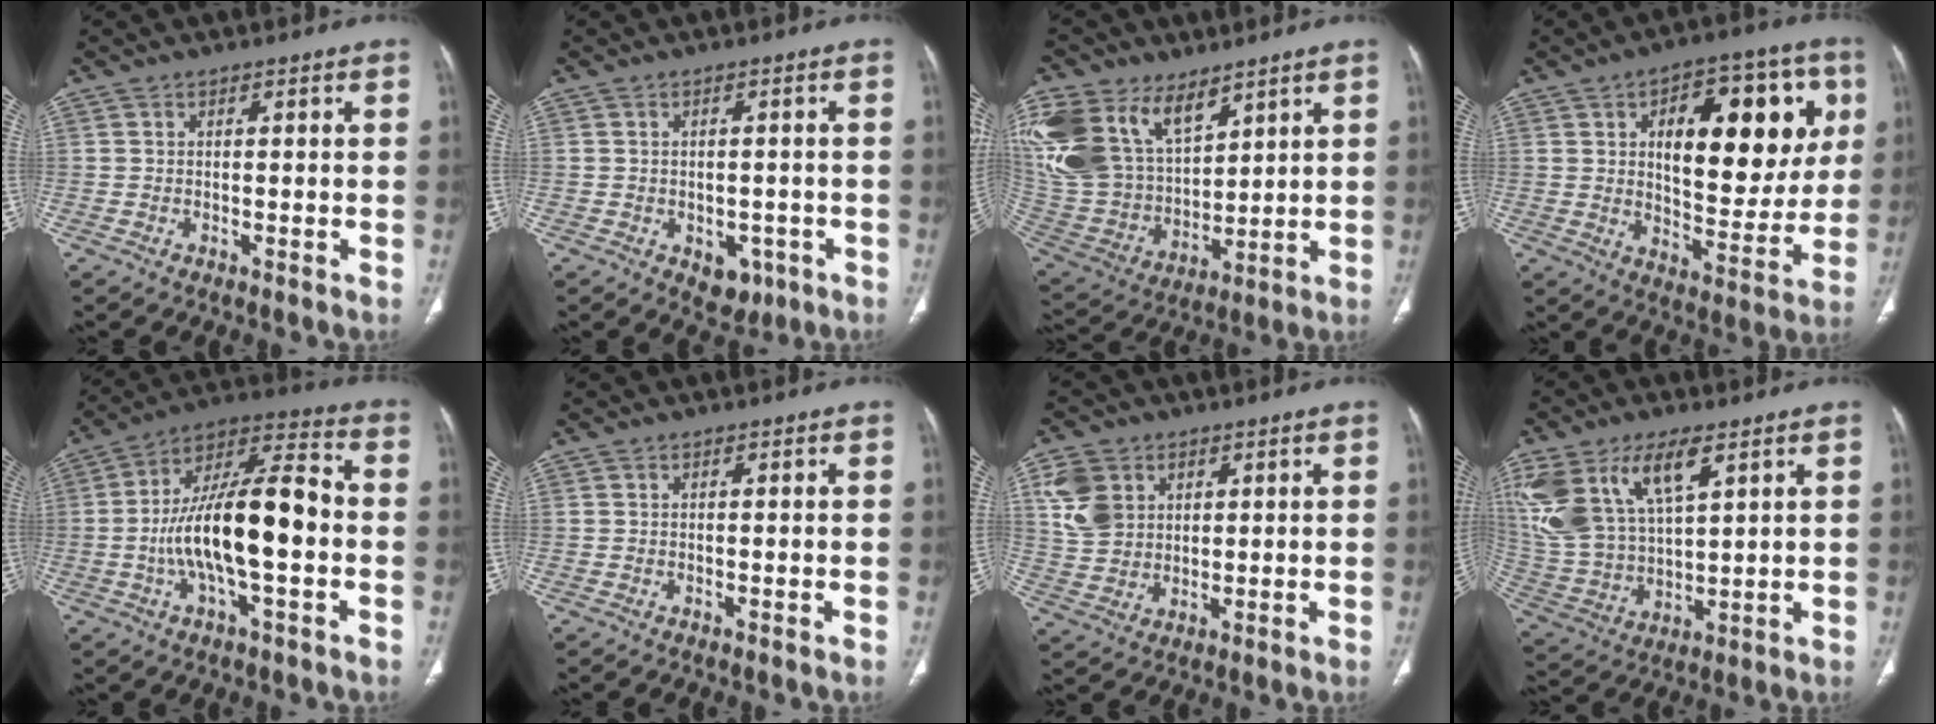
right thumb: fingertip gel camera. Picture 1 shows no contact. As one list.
[{"total": 4.7, "force": [-1.8, 3.3, 2.8], "torque": [-0.014, 0.006, -0.013]}, {"total": 24.5, "force": [12.9, 15.1, 14.4], "torque": [-0.320, -0.010, 0.268]}, {"total": 23.0, "force": [6.2, 11.2, 19.1], "torque": [-0.207, -0.010, 0.089]}, {"total": 19.5, "force": [-2.6, 6.7, 18.1], "torque": [-0.315, 0.039, -0.049]}, {"total": 0.0}, {"total": 9.0, "force": [3.4, 7.1, 4.4], "torque": [-0.074, -0.011, 0.075]}, {"total": 19.2, "force": [9.2, 9.4, 14.0], "torque": [-0.293, -0.022, 0.190]}]